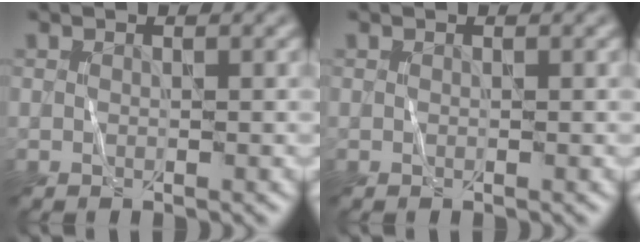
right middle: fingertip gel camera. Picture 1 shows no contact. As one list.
[{"total": 0.0}]